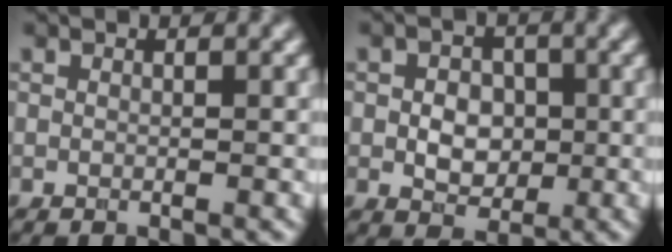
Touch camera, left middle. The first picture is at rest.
{"total": 3.6, "force": [-0.2, 2.7, 2.3], "torque": [-0.037, -0.002, -0.008]}